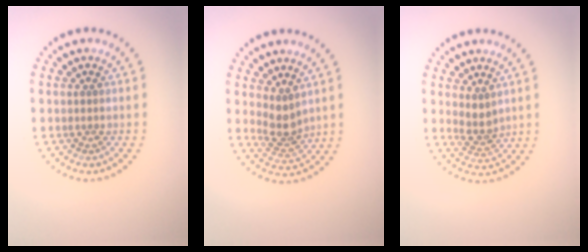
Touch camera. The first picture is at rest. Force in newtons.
{"total": 2.6, "press": 2.0, "slide": 1.6}
{"total": 2.0, "press": 1.6, "slide": 1.1}